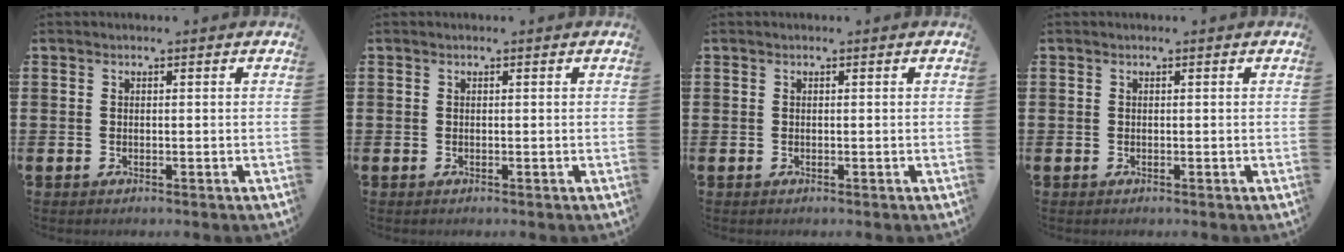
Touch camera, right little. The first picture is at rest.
{"total": 0.0}
{"total": 0.0}
{"total": 0.0}